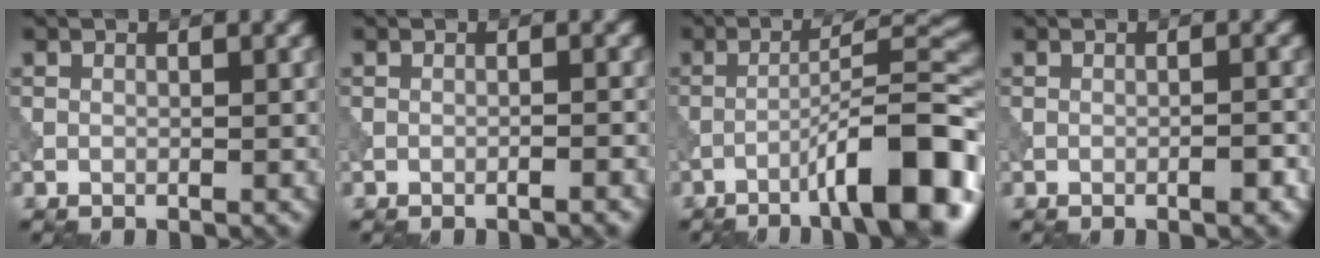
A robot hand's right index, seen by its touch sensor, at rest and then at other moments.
{"total": 1.1, "force": [-0.7, 0.1, 0.9], "torque": [-0.012, 0.005, -0.020]}
{"total": 10.7, "force": [-5.6, 1.8, 8.9], "torque": [-0.127, 0.022, -0.085]}
{"total": 1.3, "force": [-0.7, 0.2, 1.1], "torque": [-0.015, 0.003, -0.012]}